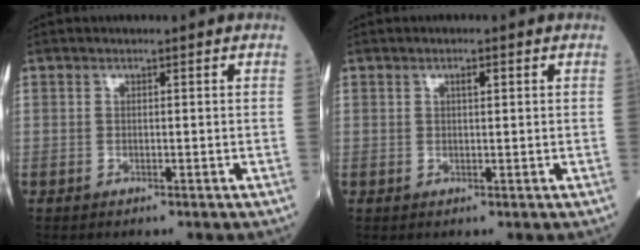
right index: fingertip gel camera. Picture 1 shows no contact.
{"total": 1.1, "force": [0.5, 0.3, 1.0], "torque": [-0.017, 0.002, 0.006]}